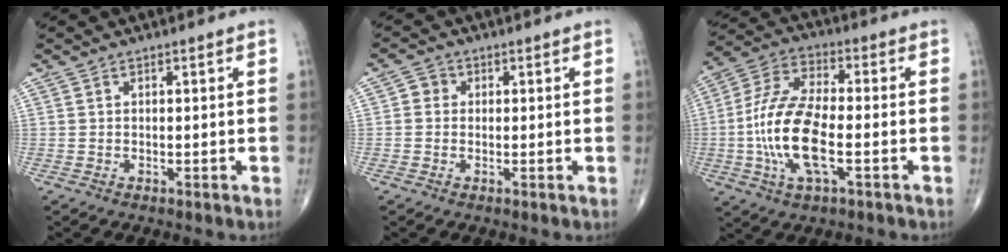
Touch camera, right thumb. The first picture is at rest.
{"total": 2.3, "force": [0.1, 2.1, 0.9], "torque": [-0.001, 0.005, -0.004]}
{"total": 15.1, "force": [-3.1, 6.1, 13.5], "torque": [-0.281, 0.024, -0.061]}